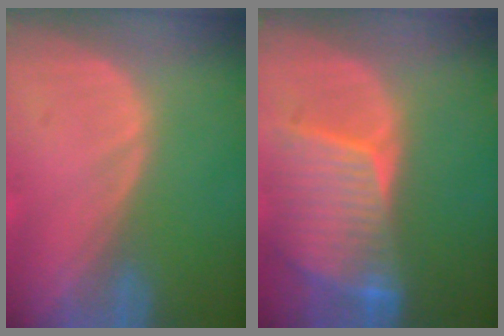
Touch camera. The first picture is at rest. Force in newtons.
{"total": 9.0, "press": 8.0, "slide": 4.1}